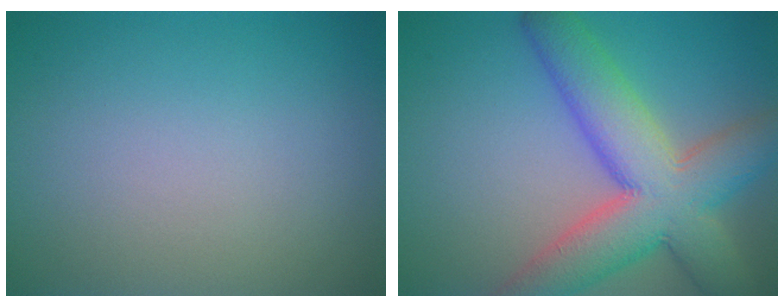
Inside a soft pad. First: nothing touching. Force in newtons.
{"total": 10.2, "press": 10.2, "slide": 0.6}